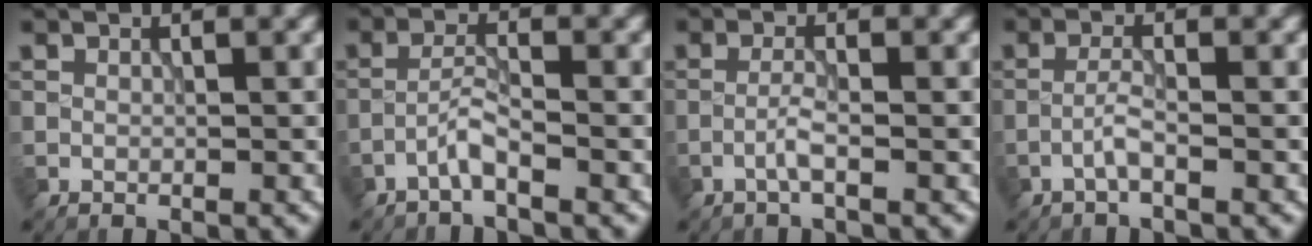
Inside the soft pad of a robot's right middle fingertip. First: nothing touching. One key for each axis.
{"total": 2.0, "fx": -1.5, "fy": 0.1, "fz": 1.4, "tx": -0.029, "ty": 0.009, "tz": -0.035}
{"total": 1.6, "fx": -0.8, "fy": 0.1, "fz": 1.4, "tx": -0.030, "ty": 0.007, "tz": -0.020}
{"total": 1.7, "fx": -0.9, "fy": 0.1, "fz": 1.4, "tx": -0.029, "ty": 0.008, "tz": -0.024}